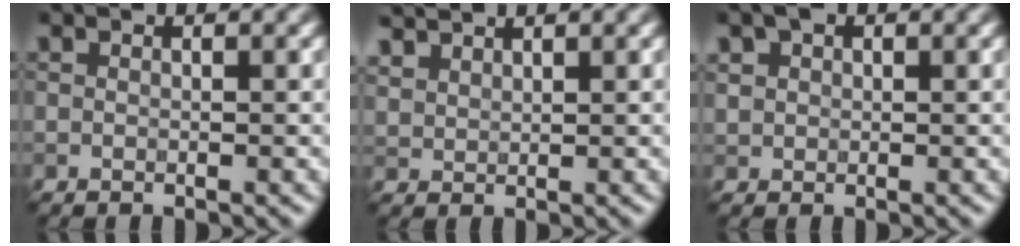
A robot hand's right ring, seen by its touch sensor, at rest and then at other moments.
{"total": 1.9, "force": [1.8, 0.6, 0.3], "torque": [-0.012, 0.008, 0.041]}
{"total": 3.2, "force": [1.4, 2.2, 1.8], "torque": [-0.041, 0.022, 0.008]}